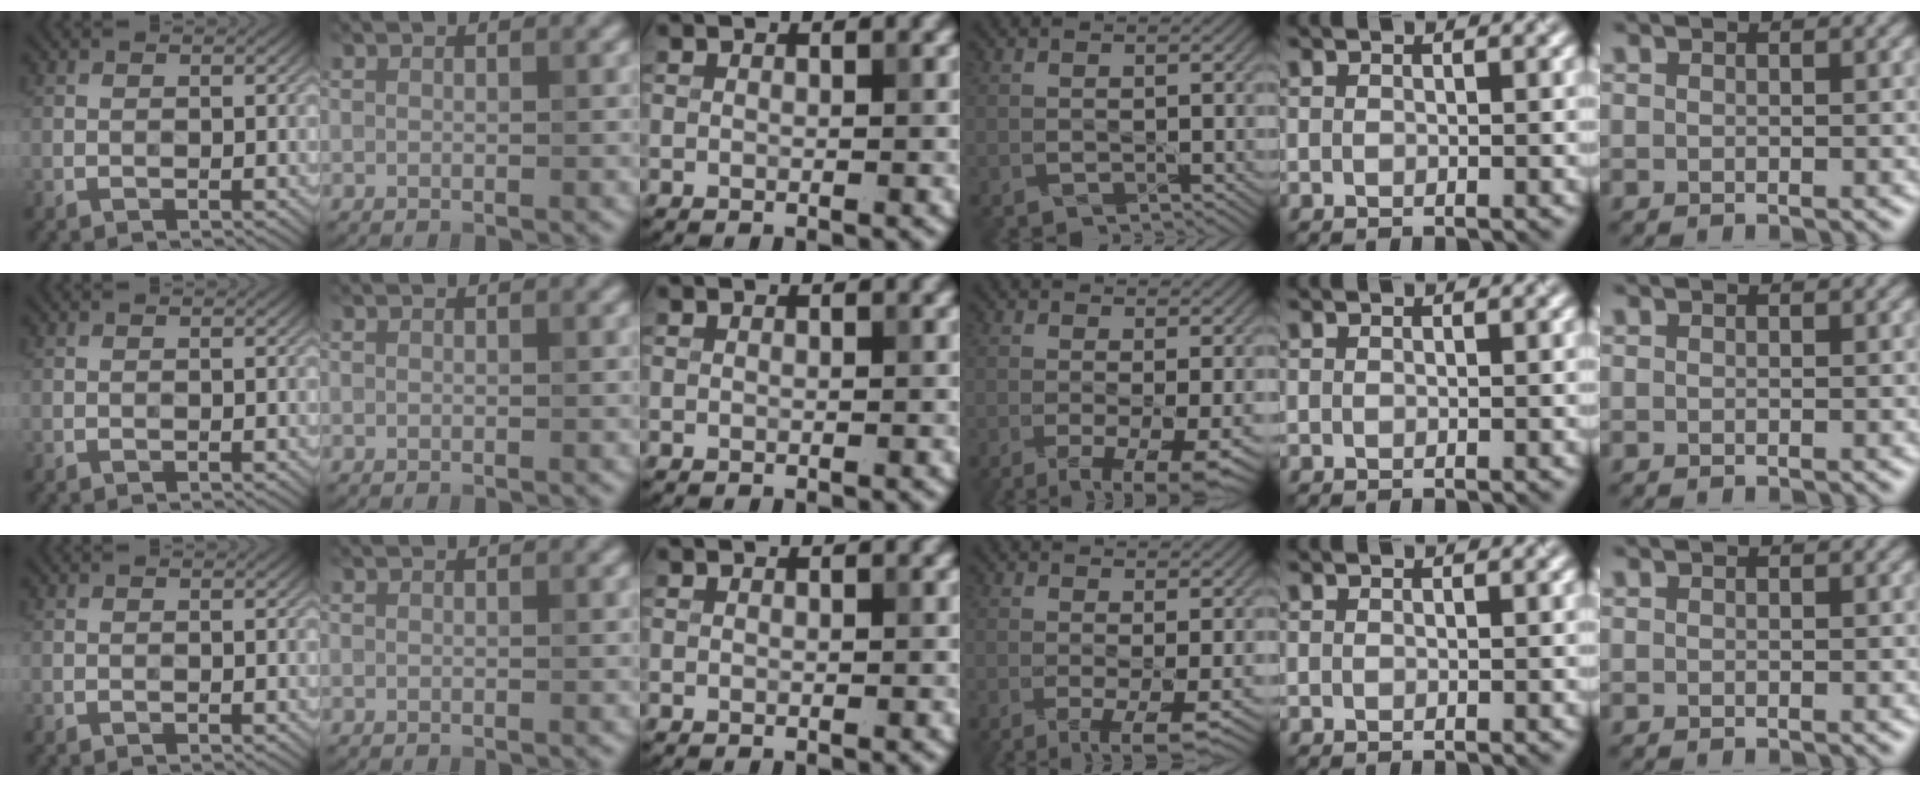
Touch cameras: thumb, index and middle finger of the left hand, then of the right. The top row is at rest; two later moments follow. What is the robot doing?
{"motion": "pour", "object": "watering can"}